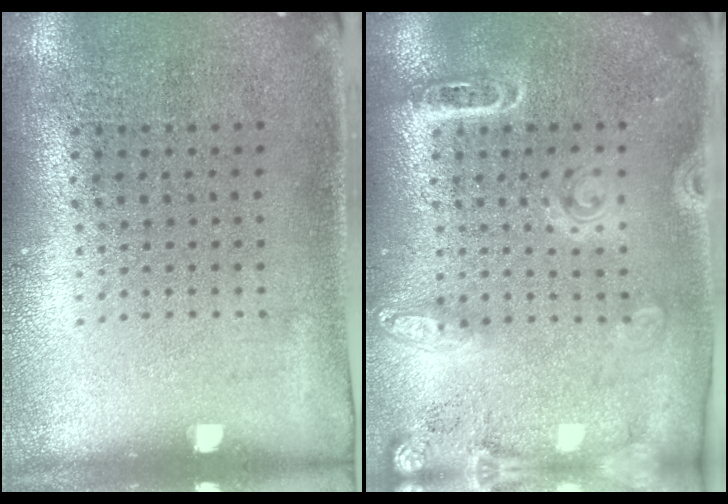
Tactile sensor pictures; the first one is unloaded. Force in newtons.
{"total": 1.8, "press": 1.7, "slide": 0.6}